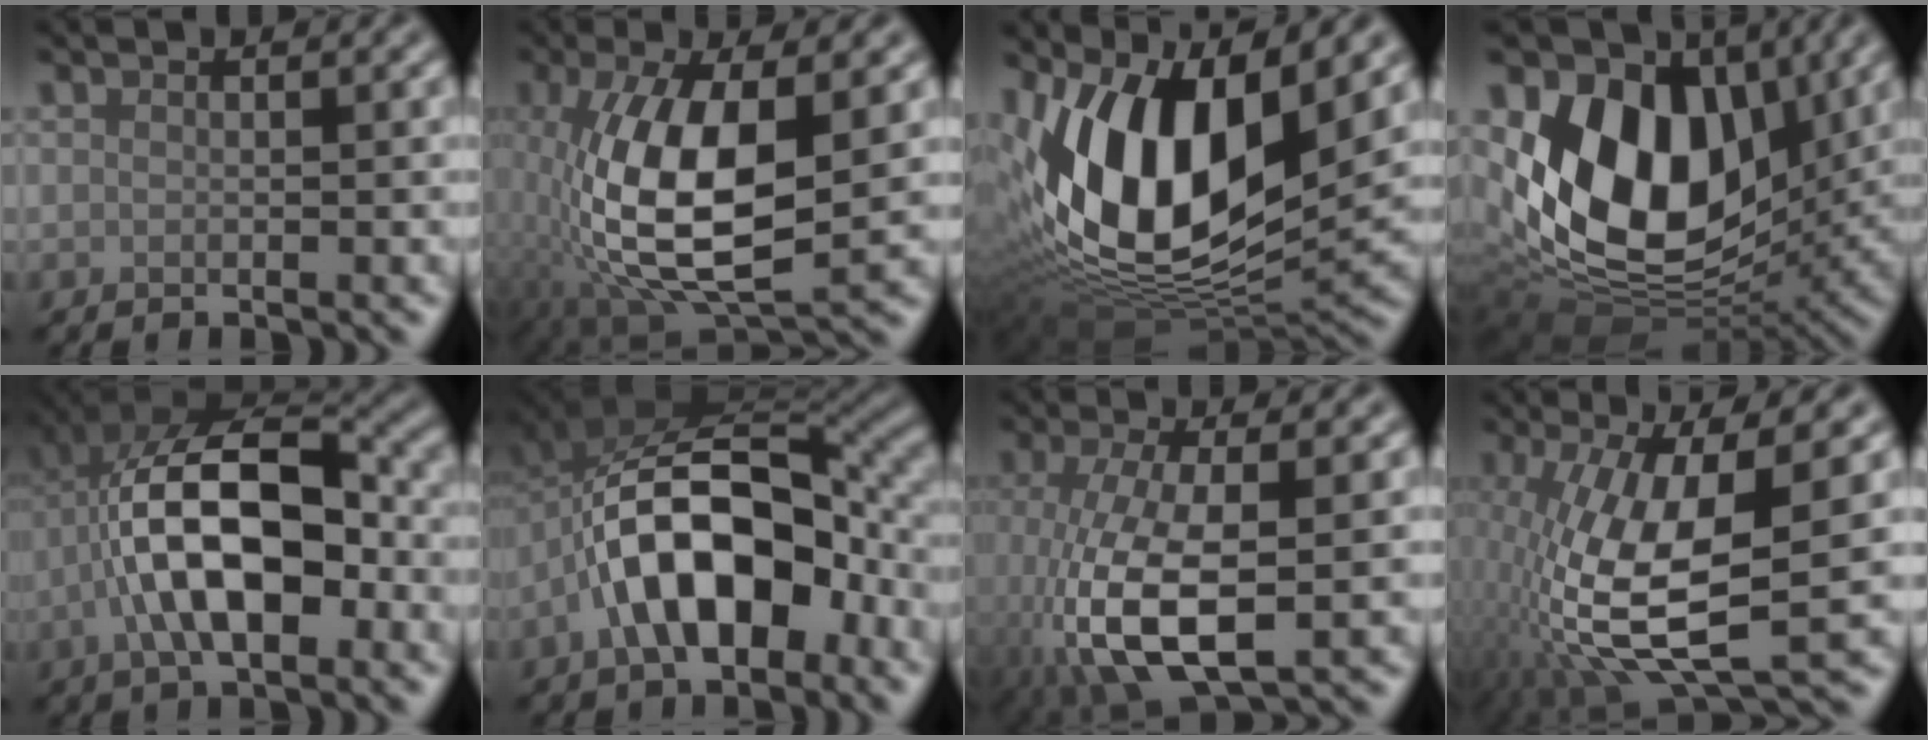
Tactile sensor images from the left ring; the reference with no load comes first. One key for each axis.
{"total": 11.1, "fx": -0.4, "fy": 4.8, "fz": 10.0, "tx": -0.212, "ty": -0.009, "tz": -0.004}
{"total": 14.8, "fx": 2.9, "fy": 8.1, "fz": 12.0, "tx": -0.224, "ty": -0.012, "tz": 0.040}
{"total": 15.2, "fx": 2.4, "fy": 10.1, "fz": 11.0, "tx": -0.191, "ty": -0.009, "tz": 0.042}
{"total": 10.8, "fx": -2.4, "fy": 5.1, "fz": 9.3, "tx": -0.169, "ty": 0.019, "tz": -0.044}
{"total": 11.6, "fx": -3.7, "fy": 6.0, "fz": 9.2, "tx": -0.154, "ty": 0.016, "tz": -0.069}
{"total": 8.4, "fx": -2.5, "fy": 3.0, "fz": 7.4, "tx": -0.166, "ty": -0.008, "tz": -0.049}
{"total": 11.1, "fx": -2.0, "fy": 3.6, "fz": 10.3, "tx": -0.218, "ty": -0.012, "tz": -0.036}